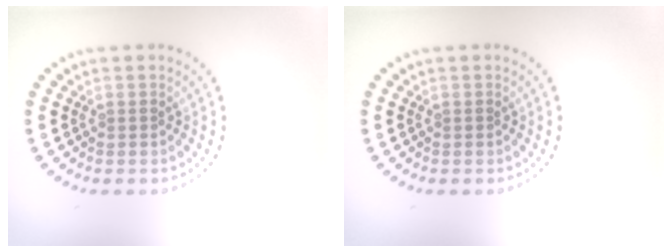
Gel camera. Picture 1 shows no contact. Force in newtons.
{"total": 0.0}